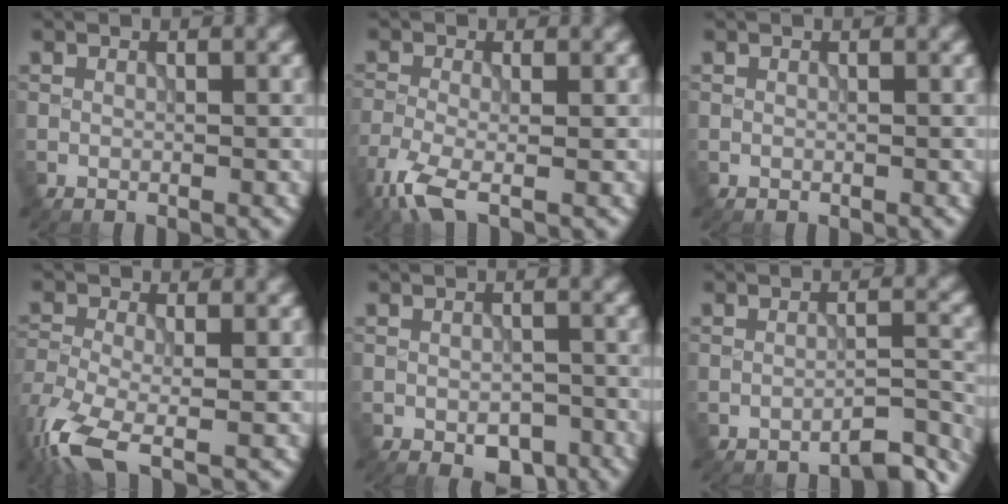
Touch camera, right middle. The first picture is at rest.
{"total": 4.1, "force": [-2.4, 1.1, 3.1], "torque": [-0.074, -0.009, -0.060]}
{"total": 0.0}
{"total": 6.8, "force": [-4.0, 2.6, 4.8], "torque": [-0.107, -0.014, -0.089]}
{"total": 3.4, "force": [-1.8, 1.9, 2.2], "torque": [-0.027, -0.008, -0.022]}
{"total": 3.4, "force": [-3.1, 0.5, 1.4], "torque": [-0.012, 0.010, -0.046]}